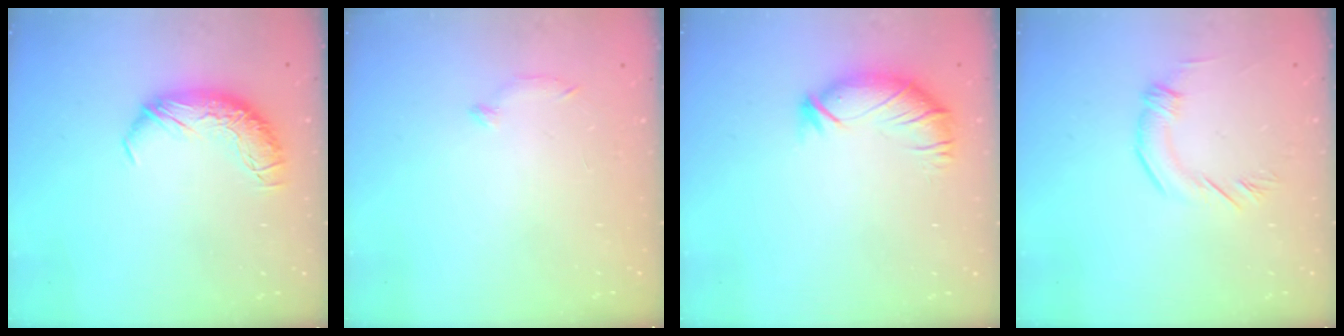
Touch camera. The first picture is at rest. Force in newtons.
{"total": 7.0, "press": 7.0, "slide": 0.6}
{"total": 3.0, "press": 2.5, "slide": 1.6}
{"total": 3.1, "press": 2.7, "slide": 1.4}